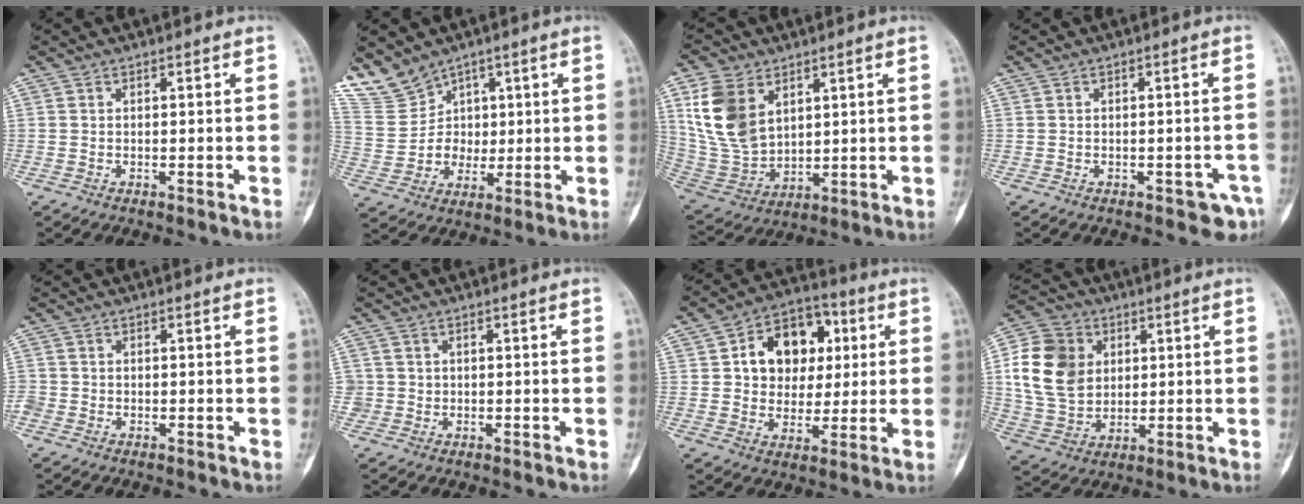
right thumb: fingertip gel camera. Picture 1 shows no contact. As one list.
[{"total": 10.0, "force": [6.7, 7.2, 1.5], "torque": [-0.008, -0.021, 0.147]}, {"total": 13.8, "force": [5.6, 9.1, 8.6], "torque": [-0.161, -0.023, 0.130]}, {"total": 4.0, "force": [-2.2, 2.1, 2.7], "torque": [-0.017, 0.009, -0.024]}, {"total": 1.7, "force": [-0.7, 1.5, 0.4], "torque": [-0.006, 0.005, -0.017]}, {"total": 1.9, "force": [0.1, 1.9, -0.1], "torque": [0.019, 0.008, -0.001]}, {"total": 14.7, "force": [3.2, 11.2, 9.0], "torque": [-0.088, 0.009, 0.049]}, {"total": 15.3, "force": [3.0, 12.2, 8.8], "torque": [-0.150, 0.001, 0.059]}]